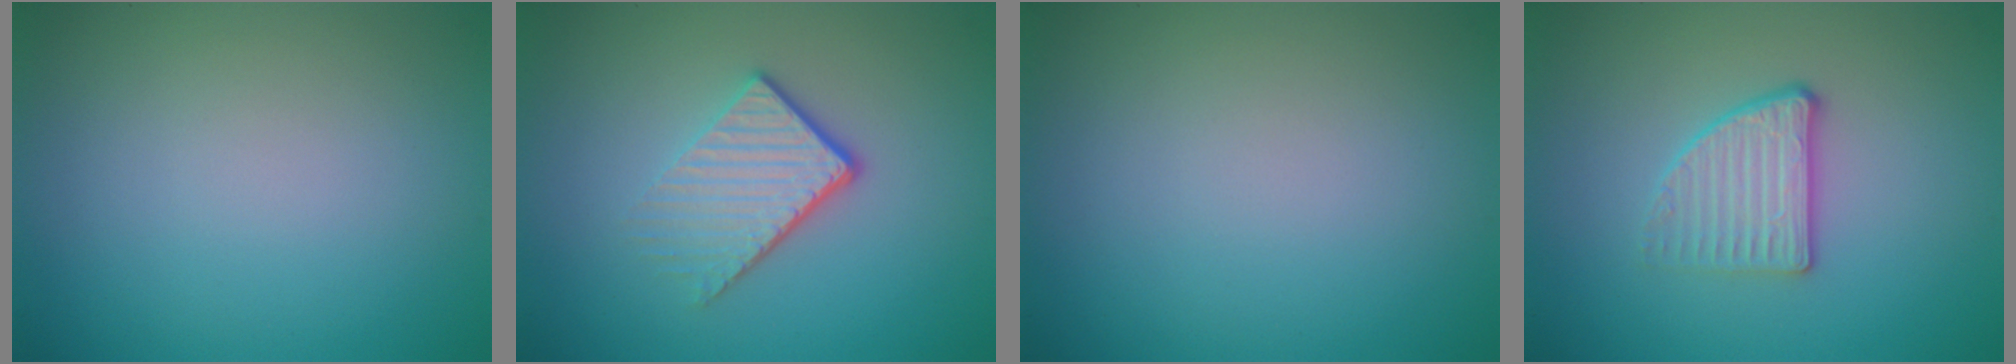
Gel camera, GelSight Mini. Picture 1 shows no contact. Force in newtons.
{"total": 3.9, "press": 2.6, "slide": 2.9}
{"total": 0.0}
{"total": 2.8, "press": 2.5, "slide": 1.4}